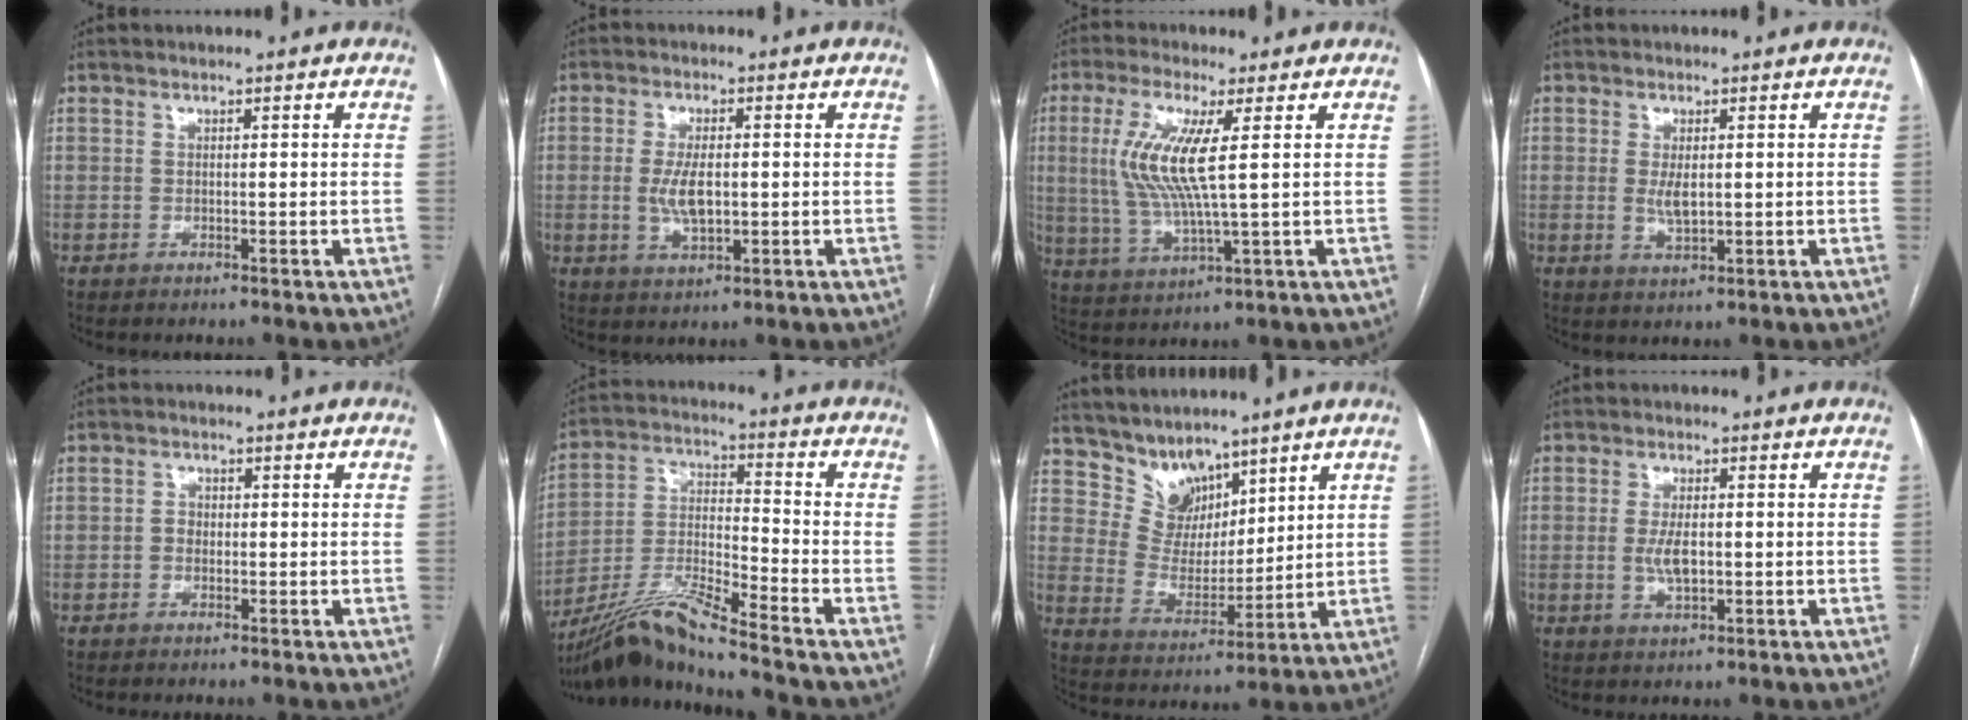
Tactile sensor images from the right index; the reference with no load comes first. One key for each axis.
{"total": 5.5, "fx": -0.3, "fy": 2.0, "fz": 5.1, "tx": -0.109, "ty": -0.003, "tz": -0.003}
{"total": 10.3, "fx": 2.0, "fy": 0.9, "fz": 10.1, "tx": -0.233, "ty": -0.004, "tz": 0.039}
{"total": 3.2, "fx": 0.2, "fy": 1.1, "fz": 3.0, "tx": -0.062, "ty": -0.007, "tz": 0.007}
{"total": 1.7, "fx": -0.3, "fy": 1.4, "fz": 0.9, "tx": -0.016, "ty": 0.007, "tz": -0.005}
{"total": 12.4, "fx": -10.6, "fy": -1.2, "fz": 6.3, "tx": -0.133, "ty": -0.010, "tz": -0.201}
{"total": 7.7, "fx": 6.3, "fy": 4.2, "fz": 1.1, "tx": -0.033, "ty": 0.011, "tz": 0.137}
{"total": 4.2, "fx": -0.4, "fy": 1.5, "fz": 3.9, "tx": -0.083, "ty": -0.003, "tz": -0.006}